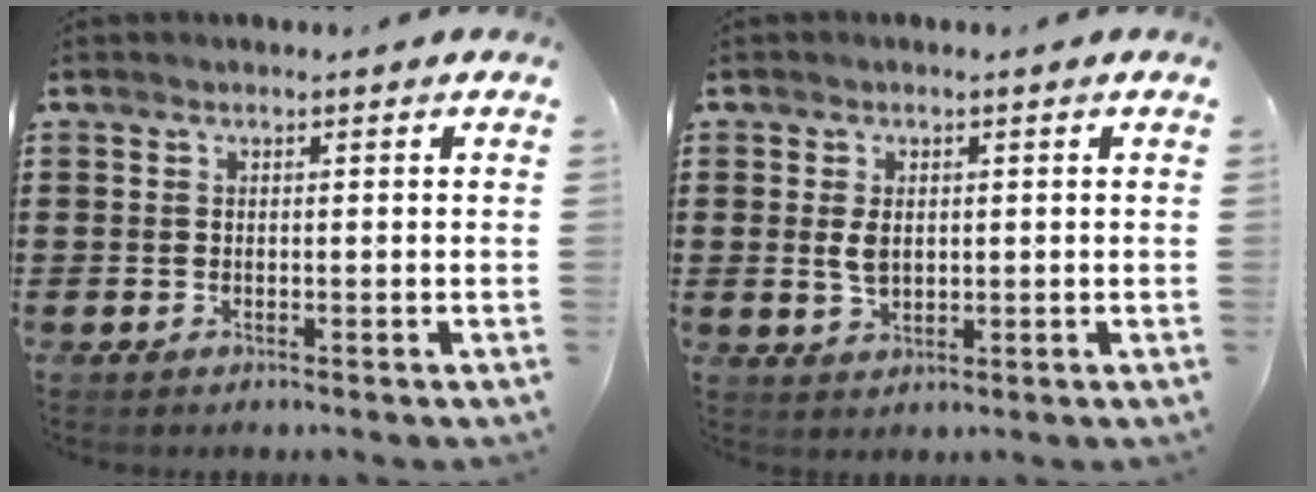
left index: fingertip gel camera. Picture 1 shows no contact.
{"total": 3.1, "force": [0.4, 1.9, 2.5], "torque": [-0.060, 0.003, 0.004]}